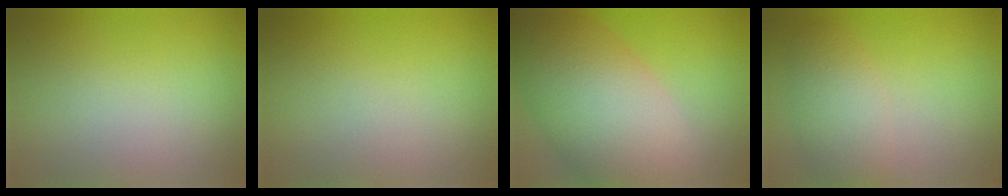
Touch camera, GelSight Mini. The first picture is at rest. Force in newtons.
{"total": 0.0}
{"total": 10.9, "press": 10.9, "slide": 0.9}
{"total": 3.7, "press": 3.7, "slide": 0.1}